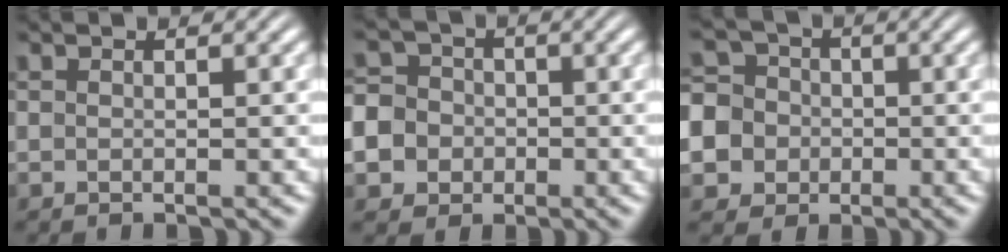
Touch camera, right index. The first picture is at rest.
{"total": 10.2, "force": [-1.9, 9.4, 3.5], "torque": [-0.091, -0.040, -0.032]}
{"total": 11.3, "force": [-1.8, 10.5, 3.8], "torque": [-0.106, -0.048, -0.031]}